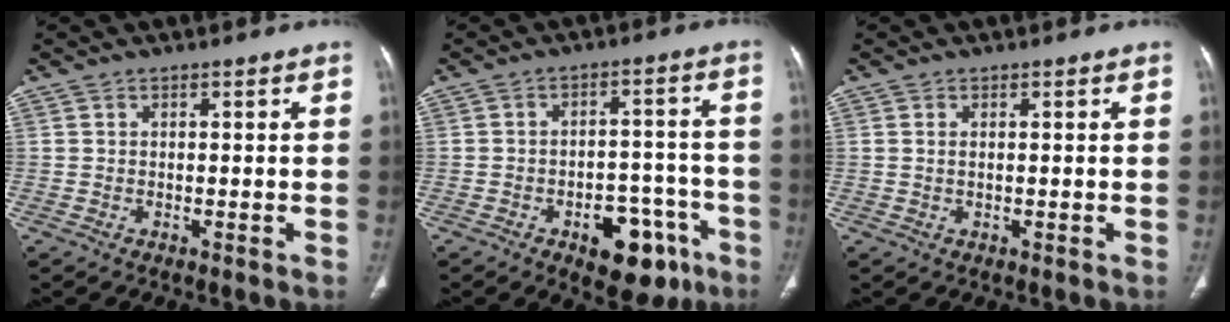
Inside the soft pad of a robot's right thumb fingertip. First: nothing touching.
{"total": 12.7, "force": [-6.5, 7.1, 8.2], "torque": [-0.072, 0.048, -0.081]}
{"total": 0.9, "force": [0.2, 0.4, 0.7], "torque": [-0.021, 0.003, 0.007]}